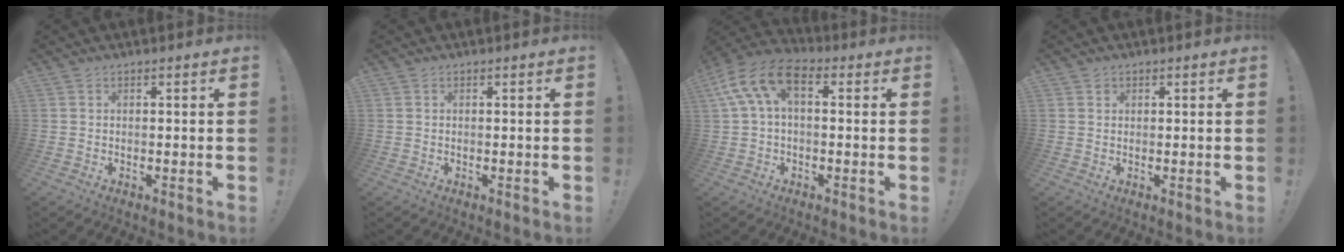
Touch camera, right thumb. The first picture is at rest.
{"total": 0.0}
{"total": 11.2, "force": [3.1, 6.4, 8.6], "torque": [-0.163, -0.001, 0.063]}
{"total": 0.6, "force": [0.4, 0.4, 0.1], "torque": [0.003, -0.001, 0.007]}